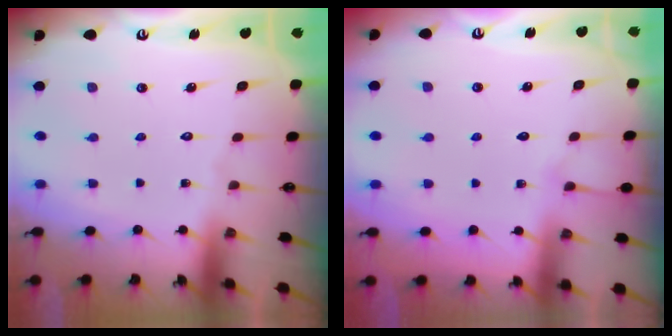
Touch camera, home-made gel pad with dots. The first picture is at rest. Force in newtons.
{"total": 3.5, "press": 3.5, "slide": 0.6}